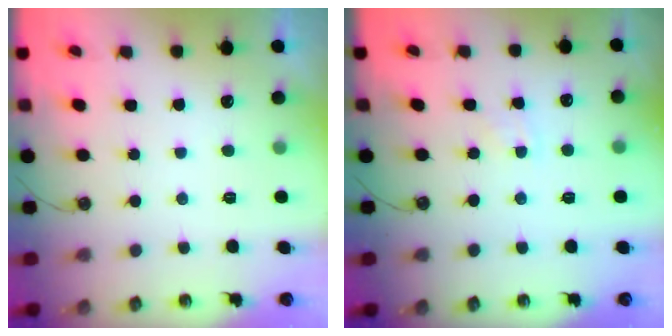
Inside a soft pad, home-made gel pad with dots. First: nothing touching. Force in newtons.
{"total": 2.7, "press": 2.7, "slide": 0.3}